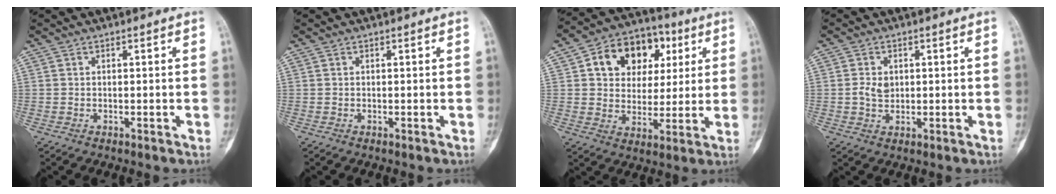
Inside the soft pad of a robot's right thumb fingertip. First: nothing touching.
{"total": 0.0}
{"total": 15.3, "force": [5.0, 11.6, 8.7], "torque": [-0.088, 0.006, 0.077]}
{"total": 3.2, "force": [0.3, 2.4, 2.1], "torque": [-0.029, 0.003, 0.006]}